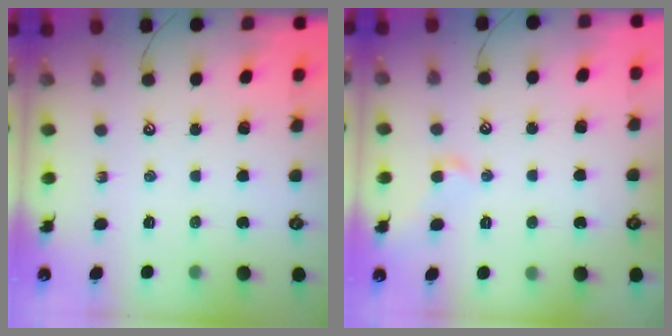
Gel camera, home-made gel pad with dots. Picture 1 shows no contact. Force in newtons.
{"total": 0.5, "press": 0.5, "slide": 0.3}